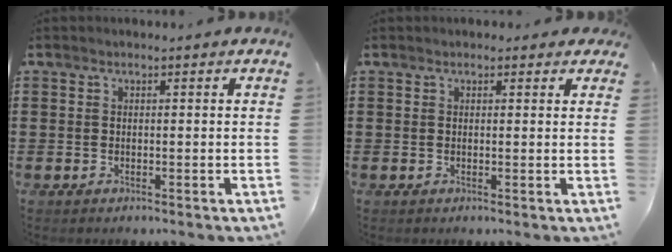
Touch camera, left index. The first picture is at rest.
{"total": 0.8, "force": [0.5, 0.5, 0.2], "torque": [0.002, 0.003, 0.008]}